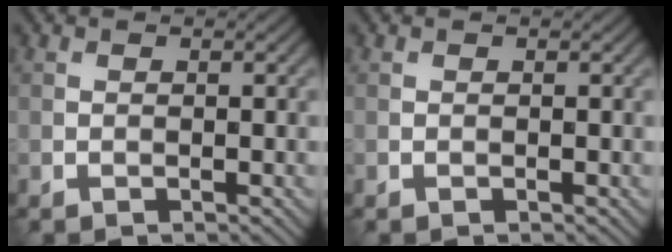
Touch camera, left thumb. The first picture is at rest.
{"total": 0.0}